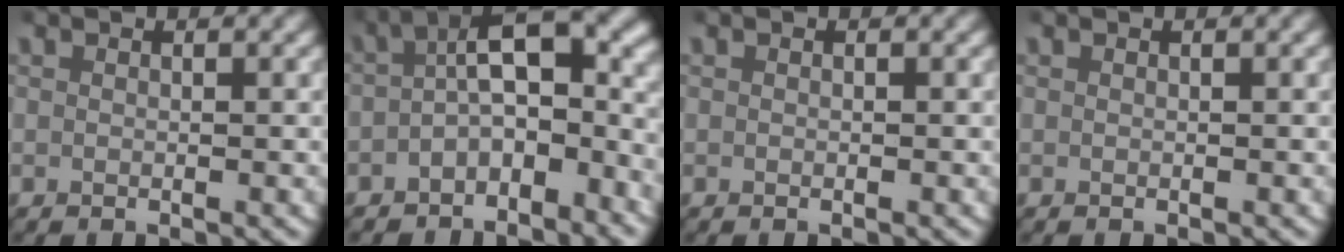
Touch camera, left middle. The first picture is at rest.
{"total": 6.5, "force": [-0.9, 3.1, 5.6], "torque": [-0.069, 0.004, -0.022]}
{"total": 0.0}
{"total": 0.0}